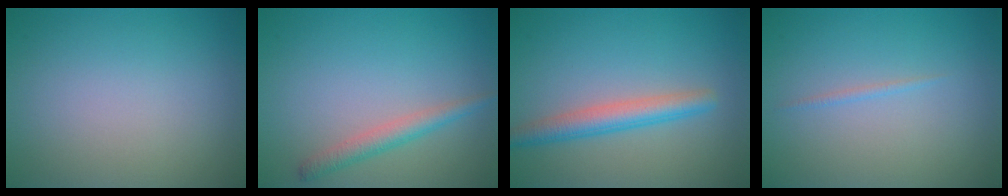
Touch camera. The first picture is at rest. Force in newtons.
{"total": 2.2, "press": 2.2, "slide": 0.0}
{"total": 3.3, "press": 3.3, "slide": 0.1}
{"total": 0.5, "press": 0.5, "slide": 0.1}